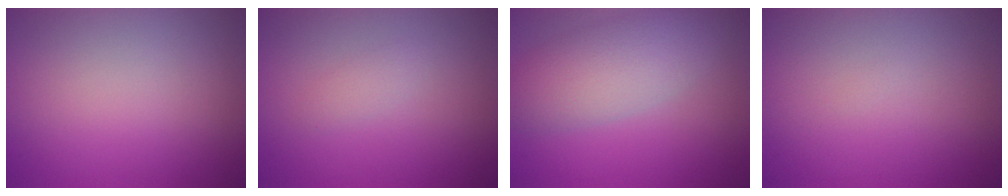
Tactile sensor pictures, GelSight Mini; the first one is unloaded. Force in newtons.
{"total": 1.0, "press": 1.0, "slide": 0.0}
{"total": 5.1, "press": 5.1, "slide": 0.4}
{"total": 0.0}